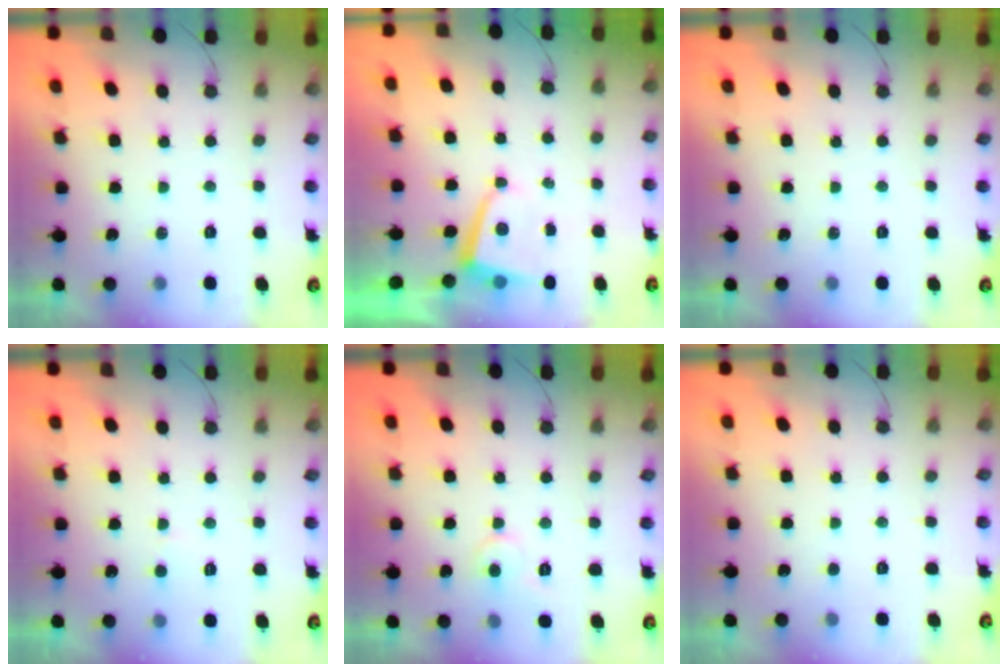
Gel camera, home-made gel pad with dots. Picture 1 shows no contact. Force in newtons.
{"total": 2.0, "press": 1.9, "slide": 0.3}
{"total": 0.0}
{"total": 3.5, "press": 3.5, "slide": 0.3}
{"total": 5.2, "press": 5.1, "slide": 0.5}
{"total": 1.6, "press": 1.6, "slide": 0.2}